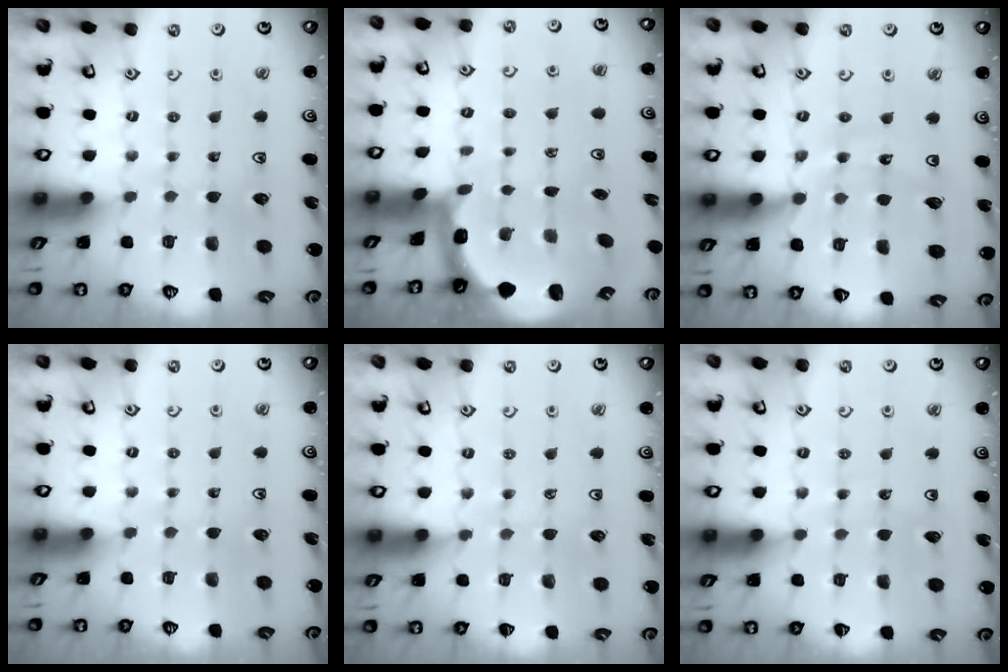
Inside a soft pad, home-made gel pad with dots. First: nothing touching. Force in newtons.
{"total": 2.1, "press": 1.9, "slide": 0.8}
{"total": 11.5, "press": 11.4, "slide": 1.3}
{"total": 0.0}
{"total": 3.0, "press": 2.9, "slide": 0.5}
{"total": 2.8, "press": 2.8, "slide": 0.3}